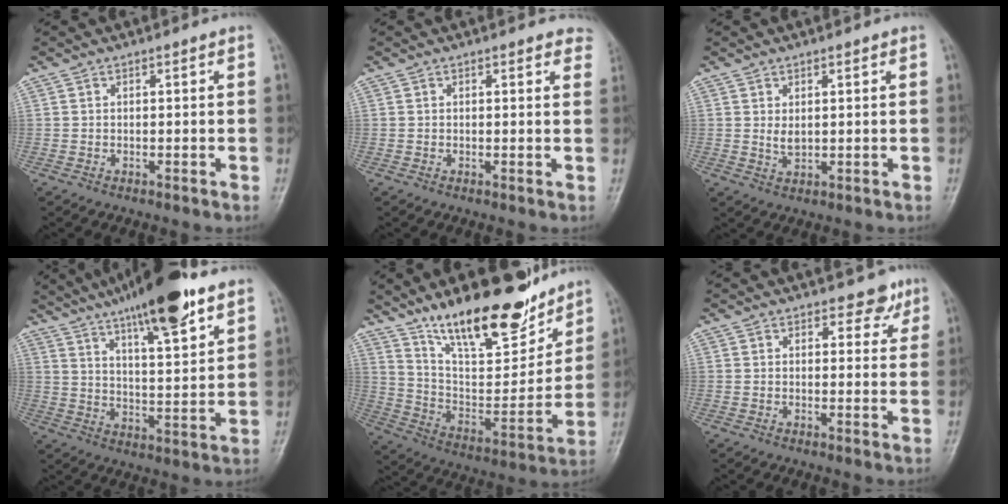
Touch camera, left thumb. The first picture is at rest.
{"total": 3.4, "force": [2.8, 1.4, 1.2], "torque": [0.014, -0.008, 0.013]}
{"total": 2.5, "force": [0.8, 1.4, 1.9], "torque": [-0.027, -0.009, 0.018]}
{"total": 18.8, "force": [12.3, 4.3, 13.5], "torque": [-0.195, -0.047, 0.198]}
{"total": 22.0, "force": [16.1, 7.3, 13.0], "torque": [-0.161, -0.090, 0.275]}
{"total": 3.4, "force": [2.4, 2.2, 0.8], "torque": [0.017, -0.013, 0.025]}